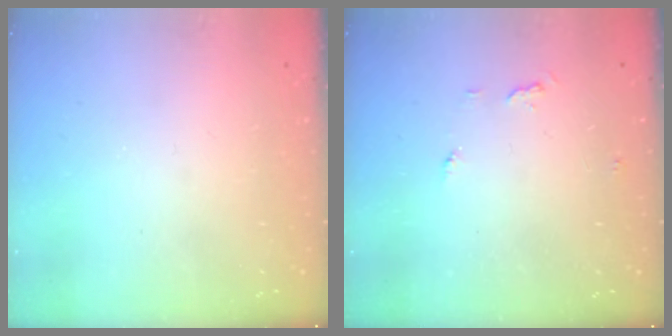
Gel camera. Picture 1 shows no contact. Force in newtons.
{"total": 4.6, "press": 4.5, "slide": 0.4}